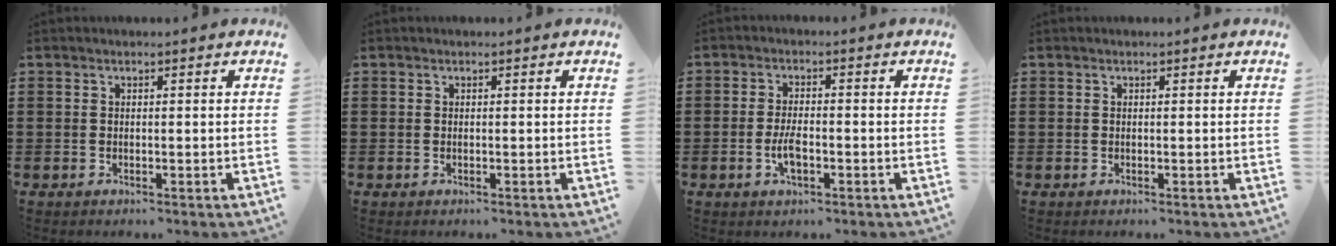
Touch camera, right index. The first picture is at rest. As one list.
[{"total": 0.0}, {"total": 3.8, "force": [-1.2, 1.4, 3.3], "torque": [-0.072, -0.002, -0.024]}, {"total": 0.0}]